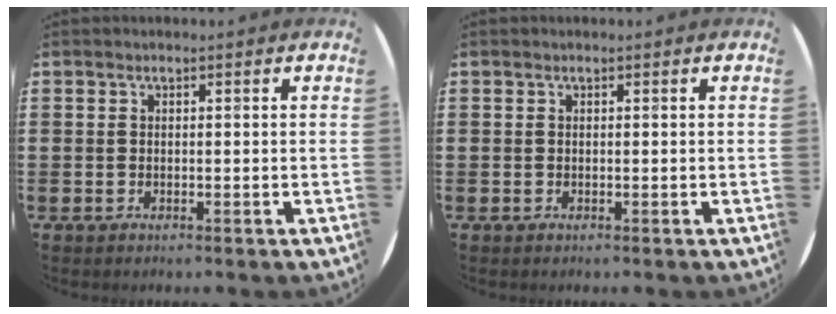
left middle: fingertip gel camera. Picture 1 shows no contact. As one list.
[{"total": 0.0}]